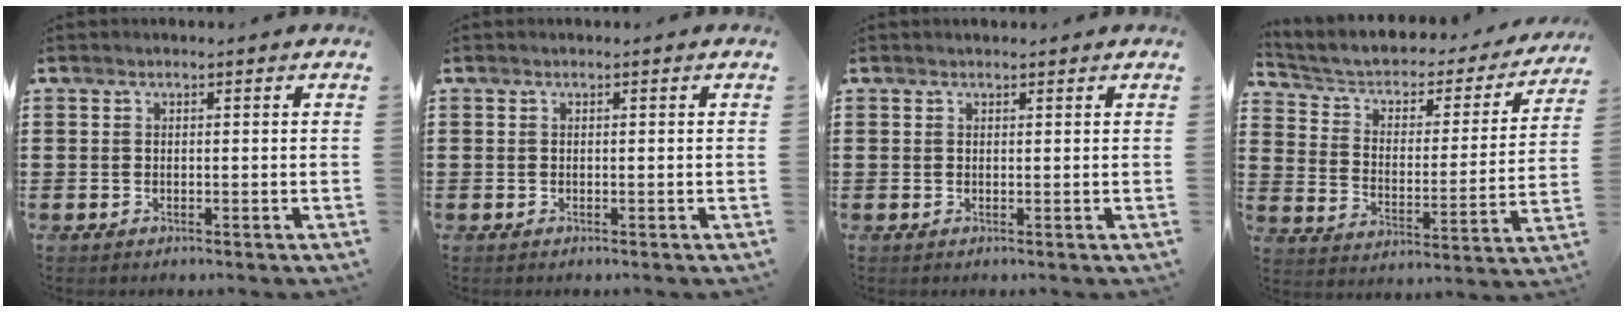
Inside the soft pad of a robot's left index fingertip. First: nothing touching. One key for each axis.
{"total": 0.0}
{"total": 0.6, "fx": 0.6, "fy": 0.2, "fz": 0.1, "tx": -0.002, "ty": 0.002, "tz": 0.012}
{"total": 3.8, "fx": 2.4, "fy": 2.3, "fz": 1.9, "tx": -0.054, "ty": -0.019, "tz": 0.031}